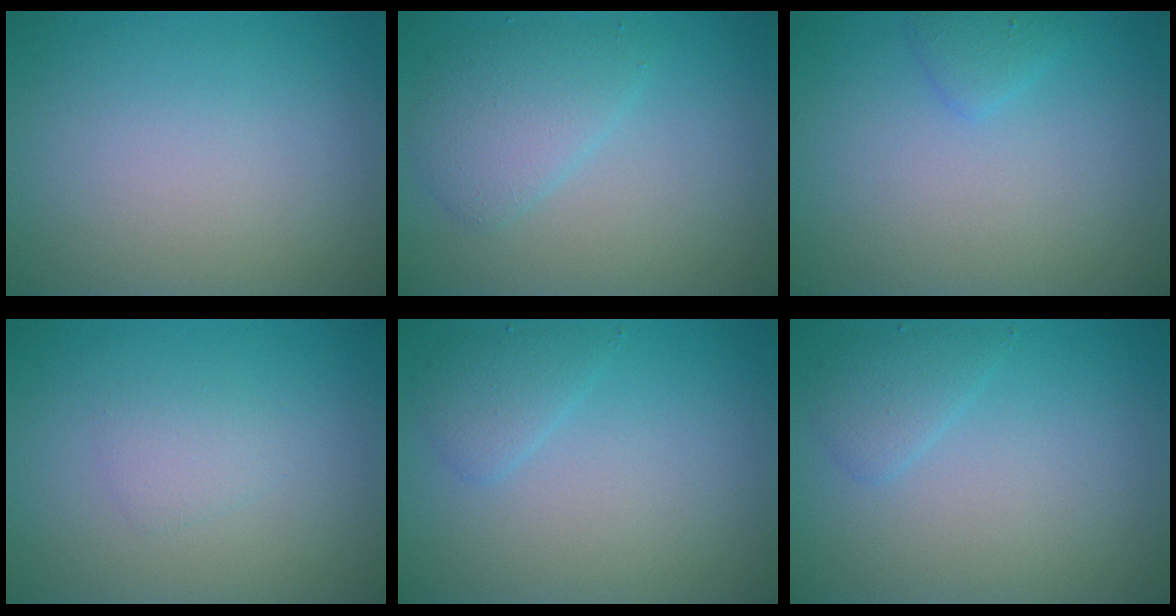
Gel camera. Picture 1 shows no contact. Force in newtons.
{"total": 3.0, "press": 3.0, "slide": 0.2}
{"total": 1.2, "press": 1.2, "slide": 0.1}
{"total": 1.2, "press": 1.2, "slide": 0.0}
{"total": 1.7, "press": 1.7, "slide": 0.1}
{"total": 1.7, "press": 1.7, "slide": 0.1}